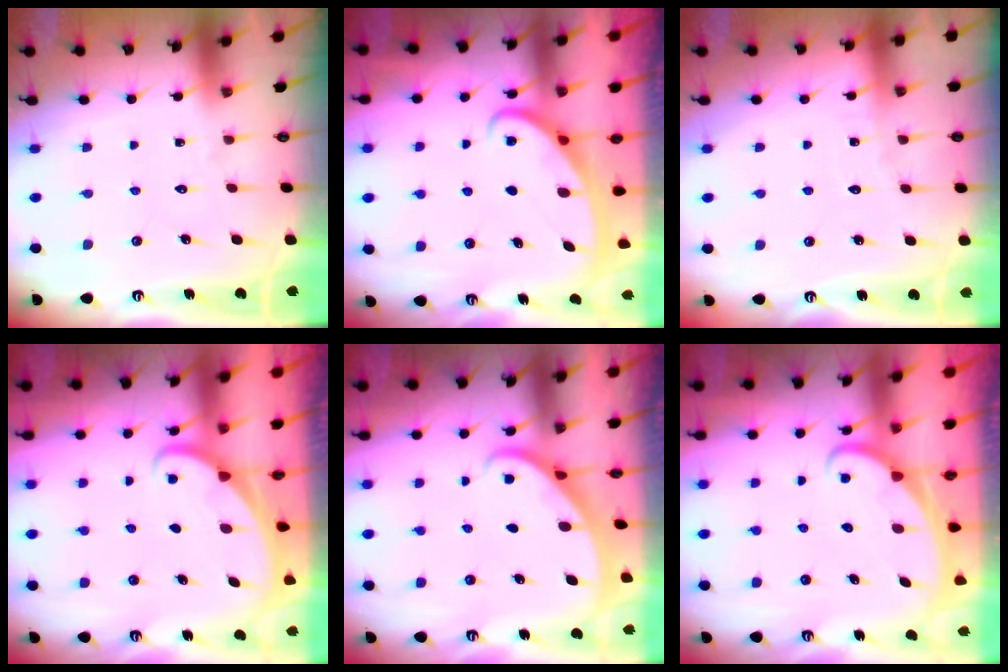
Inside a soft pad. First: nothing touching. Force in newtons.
{"total": 2.7, "press": 2.7, "slide": 0.4}
{"total": 1.5, "press": 1.5, "slide": 0.2}
{"total": 1.2, "press": 1.2, "slide": 0.0}
{"total": 2.2, "press": 2.2, "slide": 0.1}
{"total": 1.8, "press": 1.7, "slide": 0.1}